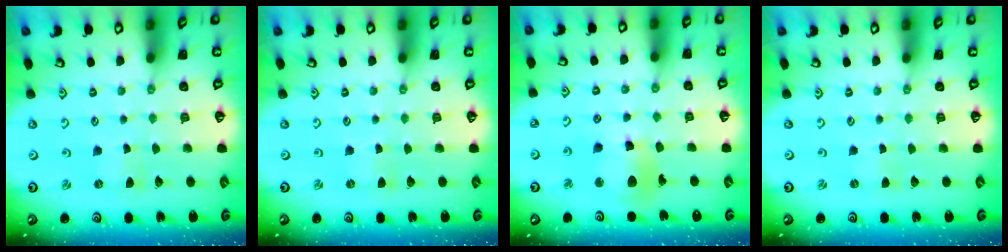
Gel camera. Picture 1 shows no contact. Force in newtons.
{"total": 0.0}
{"total": 12.7, "press": 12.6, "slide": 1.7}
{"total": 0.0}